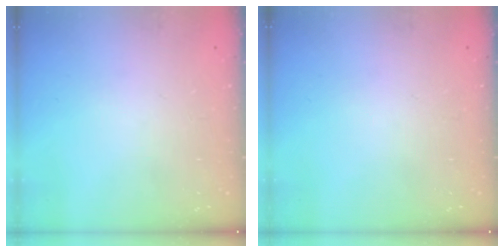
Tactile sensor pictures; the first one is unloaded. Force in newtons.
{"total": 0.0}